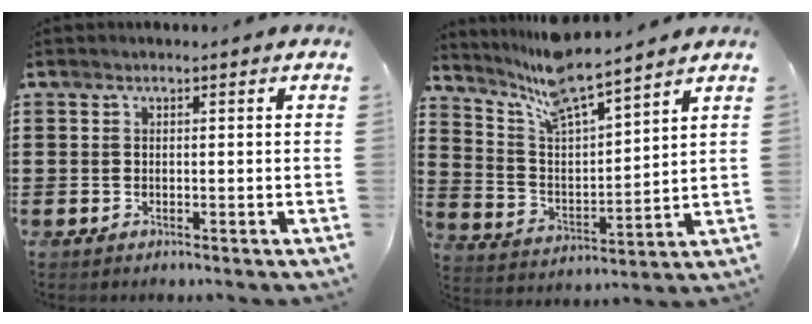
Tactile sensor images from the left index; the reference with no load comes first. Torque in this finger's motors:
{"motor_torque": [1.11, -1.03, 0.67, 0.19]}